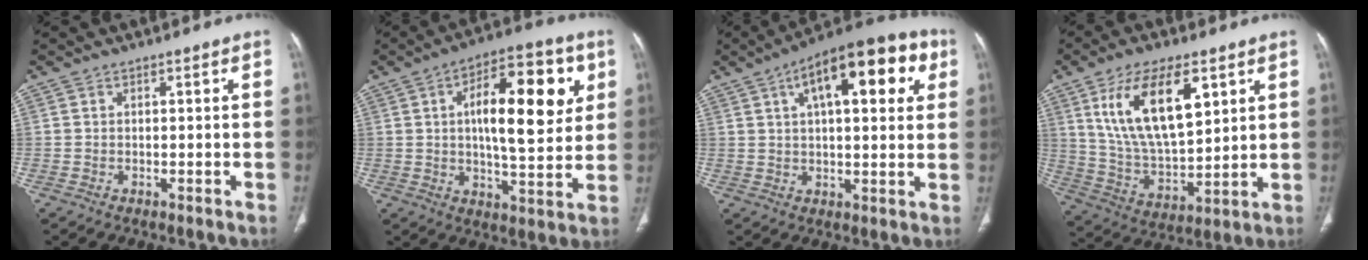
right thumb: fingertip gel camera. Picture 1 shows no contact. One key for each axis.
{"total": 19.0, "fx": 4.8, "fy": 7.5, "fz": 16.8, "tx": -0.216, "ty": -0.001, "tz": 0.065}
{"total": 19.4, "fx": 7.4, "fy": 8.0, "fz": 16.0, "tx": -0.204, "ty": 0.016, "tz": 0.102}
{"total": 17.9, "fx": 7.4, "fy": 8.1, "fz": 14.1, "tx": -0.236, "ty": -0.028, "tz": 0.147}